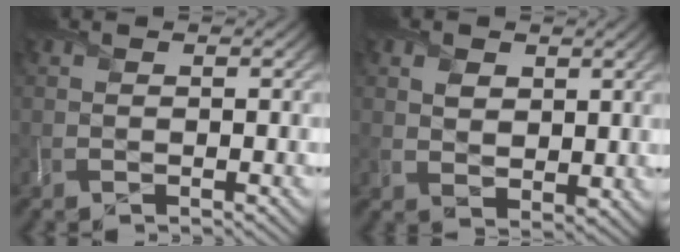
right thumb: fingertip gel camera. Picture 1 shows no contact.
{"total": 2.9, "force": [1.5, 2.1, 1.4], "torque": [-0.038, -0.006, 0.029]}